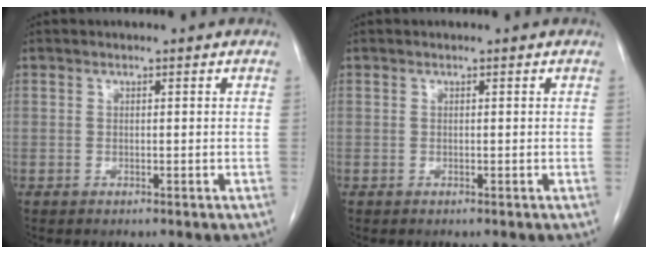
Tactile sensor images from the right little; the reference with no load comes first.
{"total": 0.0}